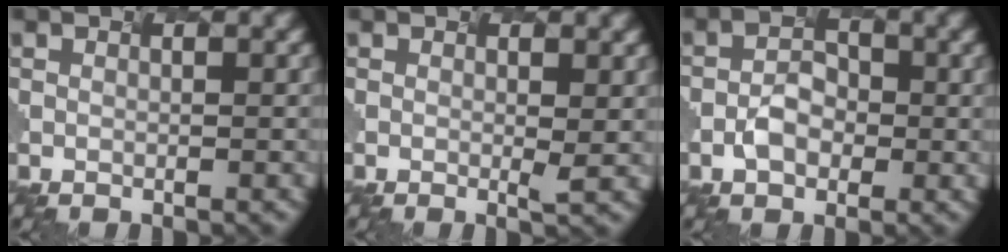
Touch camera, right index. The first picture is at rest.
{"total": 0.9, "force": [0.1, -0.1, 0.9], "torque": [-0.012, -0.006, 0.006]}
{"total": 2.3, "force": [-1.5, 1.4, 1.0], "torque": [-0.019, 0.007, -0.023]}